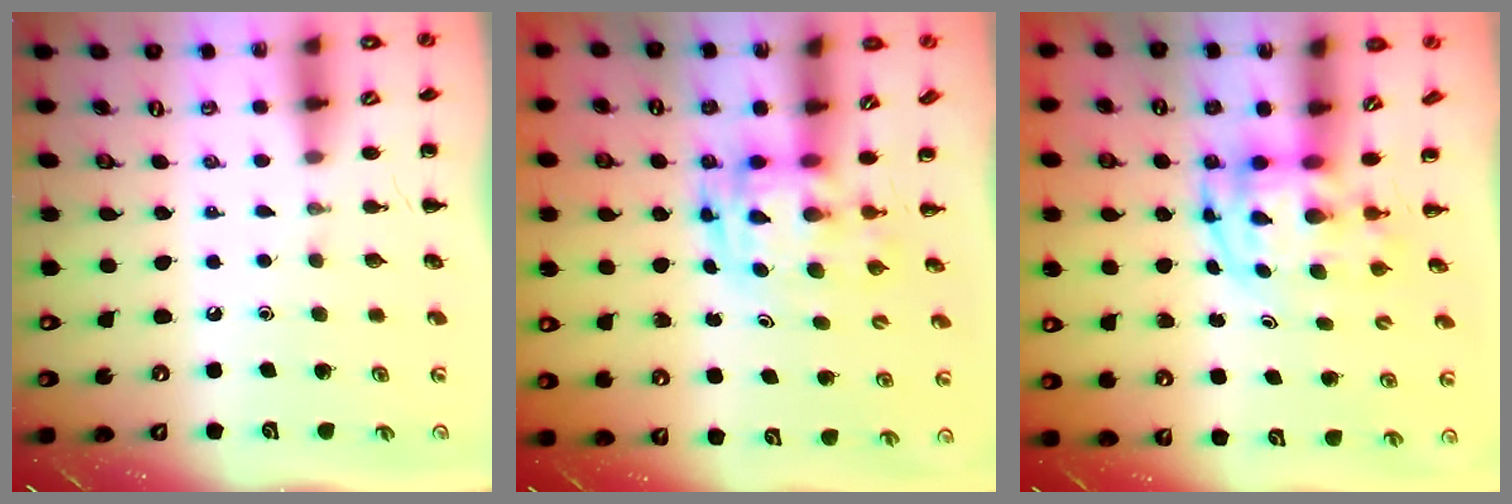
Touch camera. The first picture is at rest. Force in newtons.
{"total": 3.0, "press": 2.9, "slide": 0.6}
{"total": 3.8, "press": 3.7, "slide": 0.7}